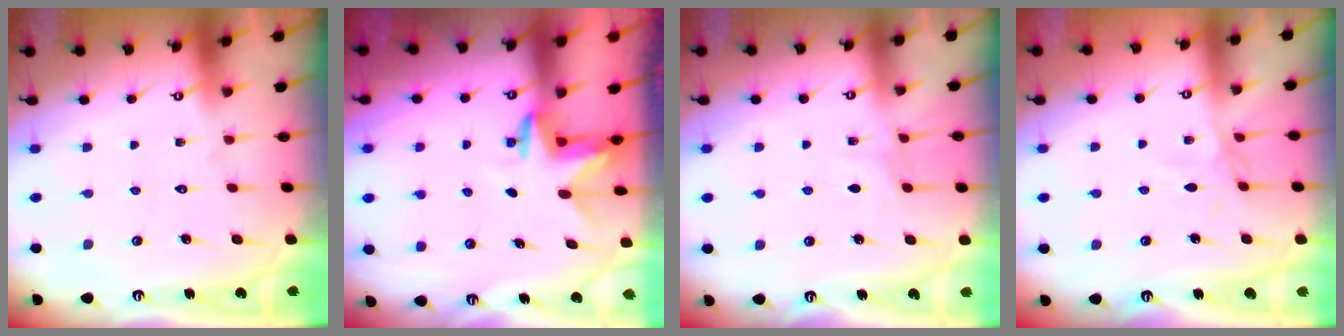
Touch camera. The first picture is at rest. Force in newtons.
{"total": 3.4, "press": 3.3, "slide": 0.3}
{"total": 4.3, "press": 4.3, "slide": 0.5}
{"total": 2.4, "press": 2.3, "slide": 0.4}